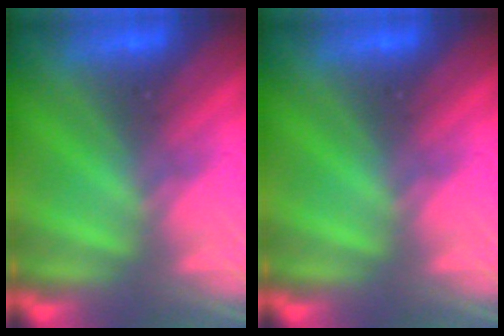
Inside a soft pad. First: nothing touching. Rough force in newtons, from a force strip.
{"total": 0.0}